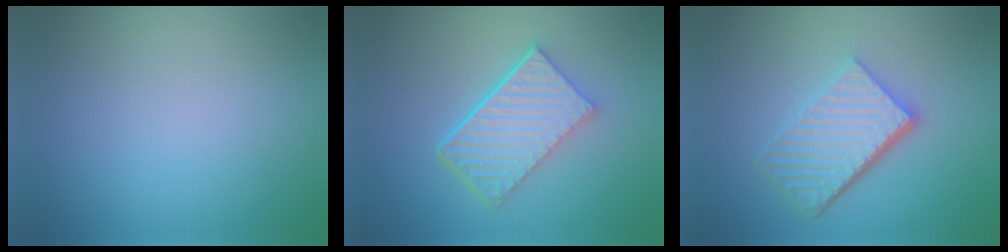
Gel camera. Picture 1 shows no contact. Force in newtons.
{"total": 6.1, "press": 4.5, "slide": 4.1}
{"total": 6.0, "press": 4.1, "slide": 4.3}